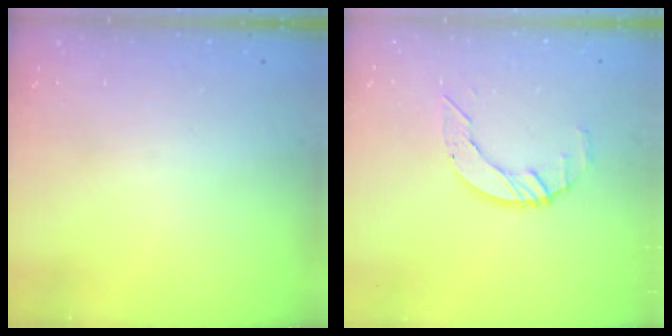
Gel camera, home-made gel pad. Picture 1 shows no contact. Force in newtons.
{"total": 5.7, "press": 5.7, "slide": 0.6}